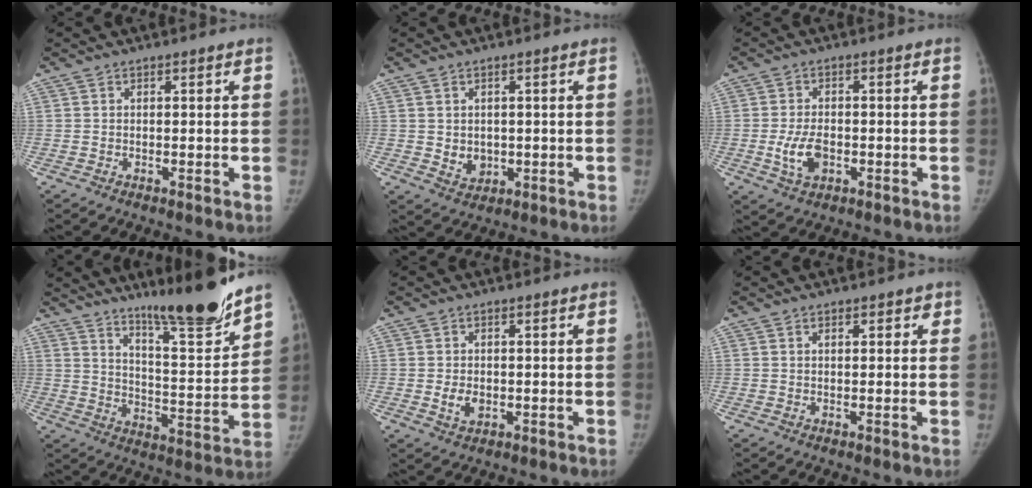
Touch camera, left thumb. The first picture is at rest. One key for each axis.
{"total": 3.9, "fx": 0.0, "fy": 3.2, "fz": 2.2, "tx": -0.022, "ty": -0.006, "tz": 0.014}
{"total": 5.8, "fx": -1.4, "fy": 3.5, "fz": 4.4, "tx": -0.084, "ty": 0.003, "tz": -0.020}
{"total": 16.1, "fx": 12.7, "fy": 1.6, "fz": 9.7, "tx": -0.120, "ty": -0.096, "tz": 0.212}
{"total": 3.3, "fx": -0.4, "fy": 2.3, "fz": 2.4, "tx": -0.039, "ty": -0.003, "tz": -0.001}
{"total": 1.9, "fx": 0.9, "fy": 1.0, "fz": 1.3, "tx": -0.006, "ty": -0.001, "tz": 0.010}